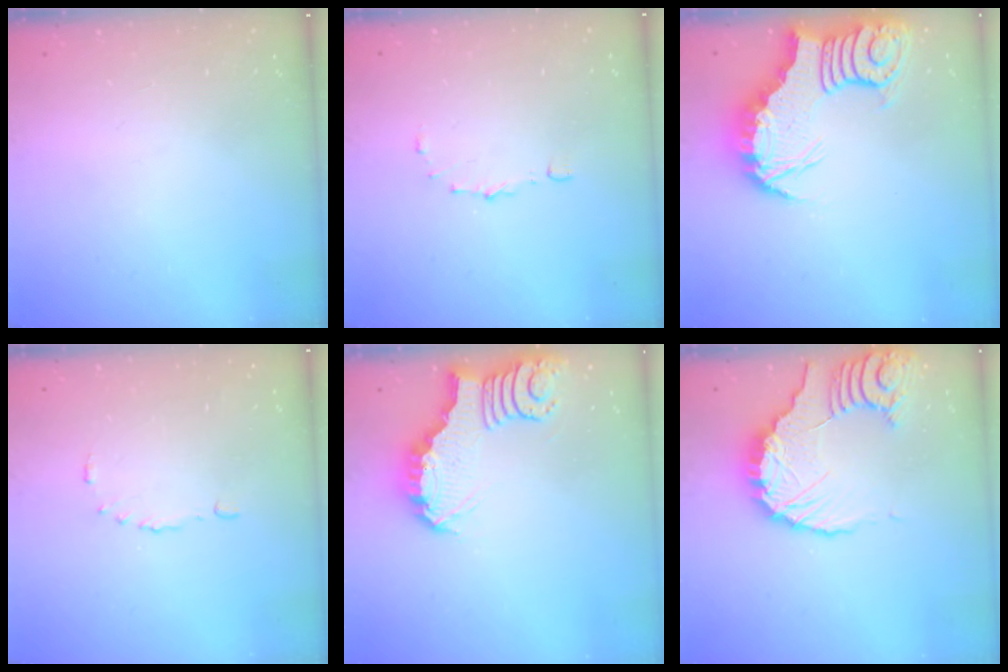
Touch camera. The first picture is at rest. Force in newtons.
{"total": 4.6, "press": 4.5, "slide": 0.6}
{"total": 10.0, "press": 10.0, "slide": 0.9}
{"total": 3.9, "press": 3.8, "slide": 0.5}
{"total": 3.3, "press": 3.3, "slide": 0.2}
{"total": 11.8, "press": 11.7, "slide": 1.6}